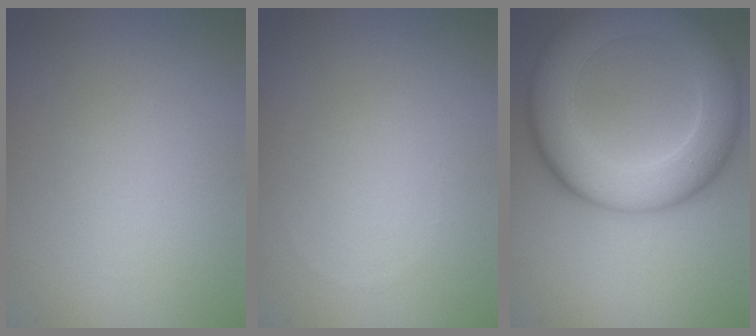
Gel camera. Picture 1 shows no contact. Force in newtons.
{"total": 0.0}
{"total": 9.8, "press": 9.8, "slide": 0.4}